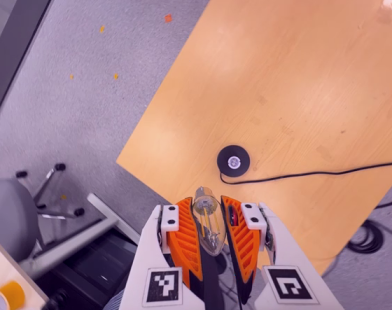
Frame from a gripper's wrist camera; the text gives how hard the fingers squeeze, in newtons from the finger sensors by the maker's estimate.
{"total": 23.8, "left": 26.0, "right": 21.7}